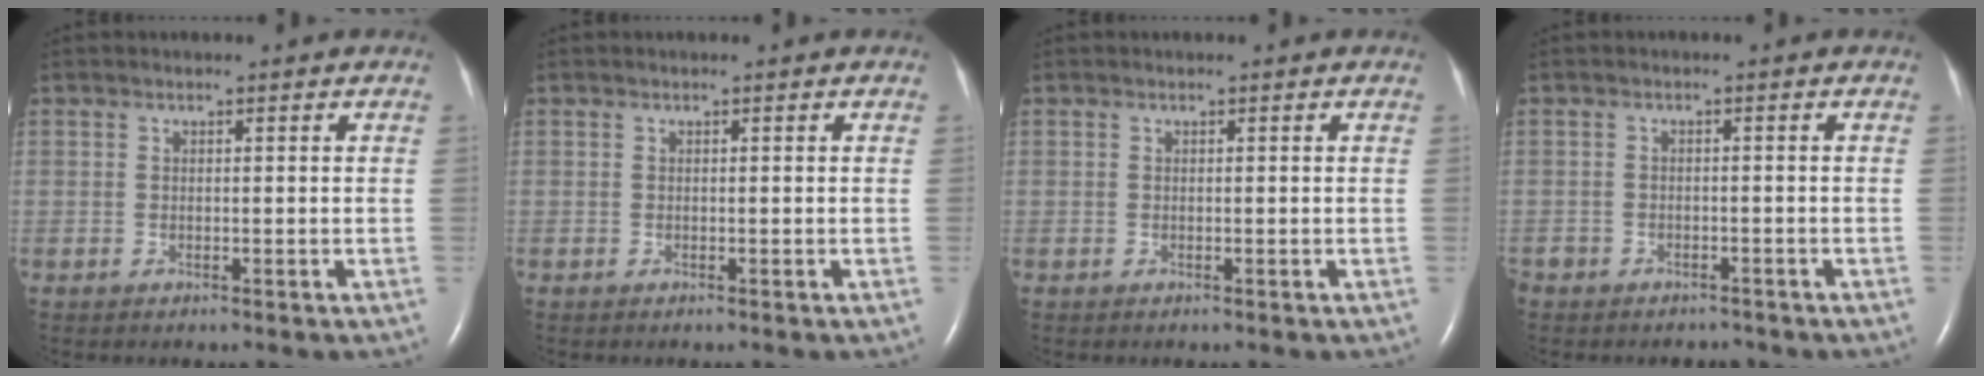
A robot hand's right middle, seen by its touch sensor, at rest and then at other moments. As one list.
[{"total": 0.0}, {"total": 0.0}, {"total": 4.3, "force": [-3.4, 2.6, 0.3], "torque": [-0.009, 0.006, -0.054]}]